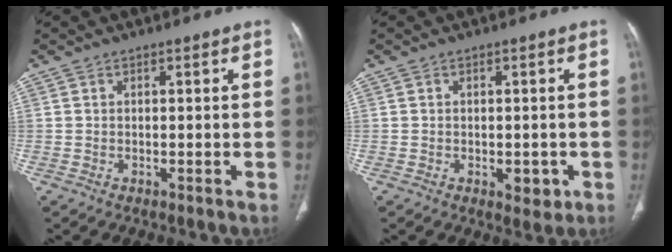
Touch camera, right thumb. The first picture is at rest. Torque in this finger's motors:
{"motor_torque": [0.24, 0.43, -0.20, 0.06, 0.09]}